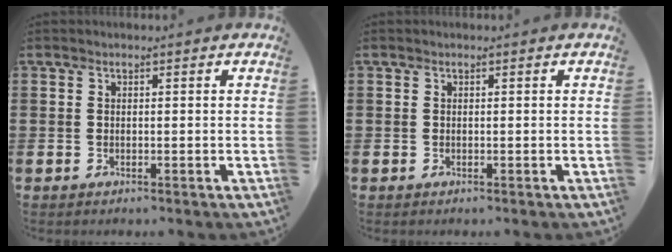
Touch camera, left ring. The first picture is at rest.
{"total": 0.0}